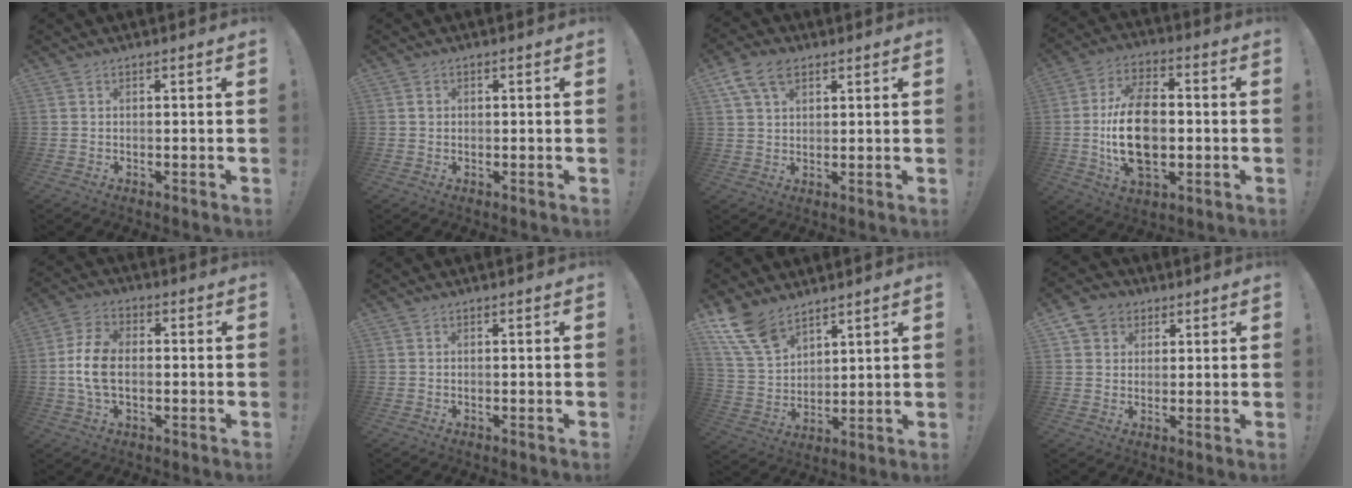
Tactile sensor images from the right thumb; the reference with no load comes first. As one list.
[{"total": 1.0, "force": [0.1, 0.9, 0.4], "torque": [-0.001, 0.001, 0.000]}, {"total": 9.0, "force": [4.6, 5.6, 5.3], "torque": [-0.091, -0.006, 0.090]}, {"total": 18.4, "force": [-1.8, 11.3, 14.5], "torque": [-0.266, -0.001, -0.033]}, {"total": 9.8, "force": [-1.0, 6.1, 7.7], "torque": [-0.145, 0.000, -0.016]}, {"total": 0.0}, {"total": 12.8, "force": [9.3, 6.7, 5.7], "torque": [-0.122, -0.049, 0.183]}, {"total": 6.5, "force": [3.0, 5.5, 1.7], "torque": [-0.029, -0.010, 0.061]}]